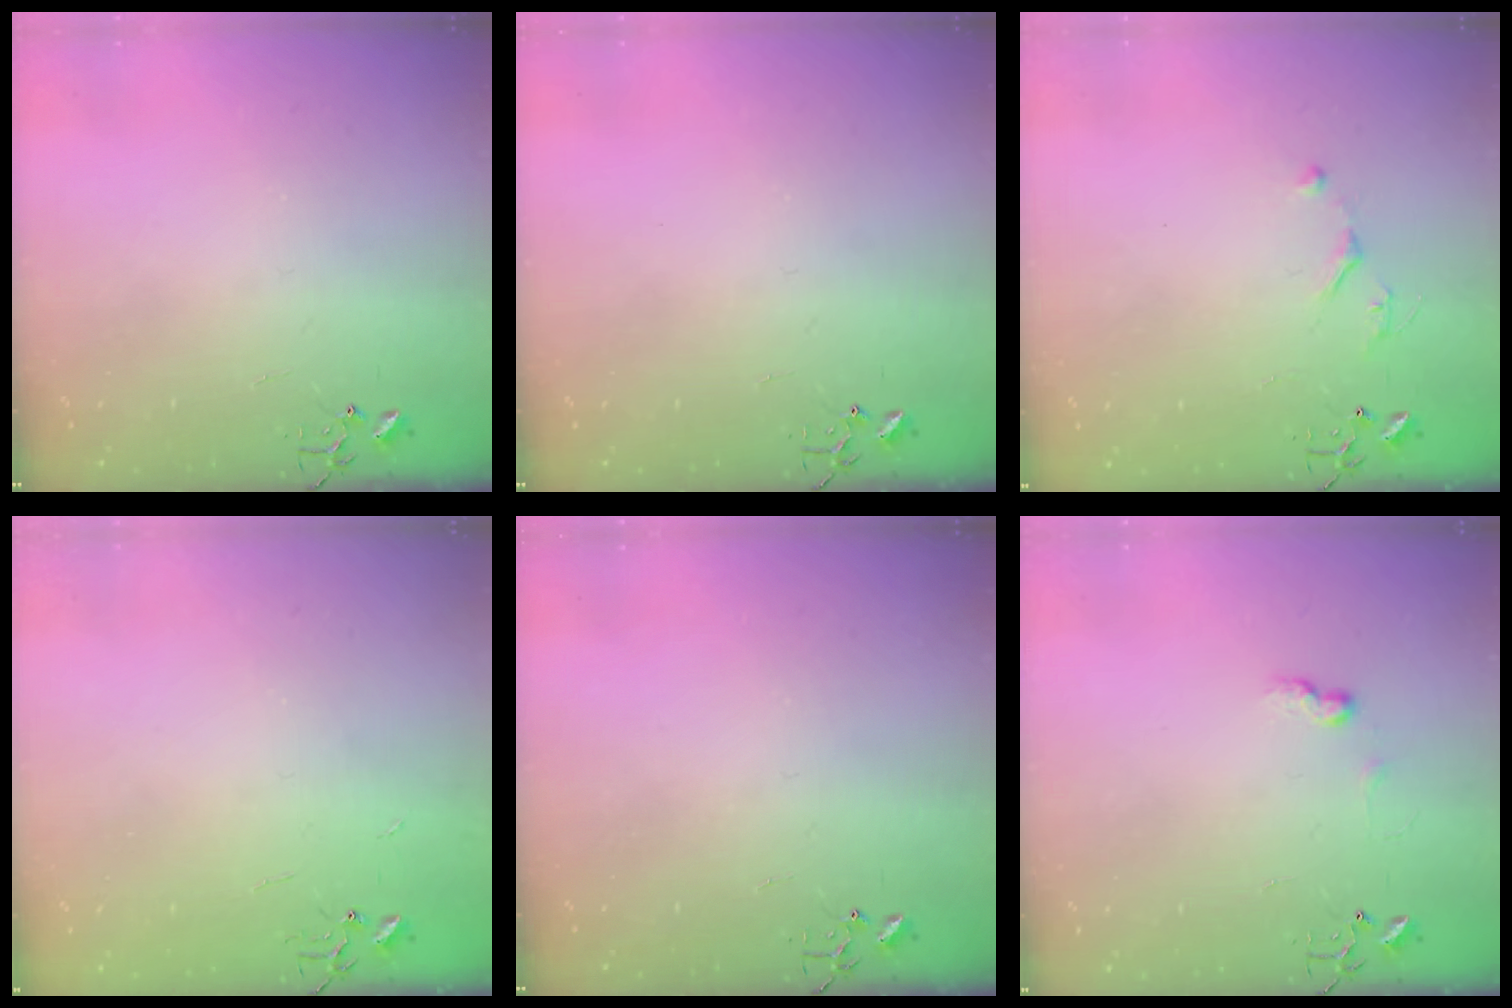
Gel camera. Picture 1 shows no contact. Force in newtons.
{"total": 0.0}
{"total": 4.3, "press": 4.3, "slide": 0.6}
{"total": 2.2, "press": 2.2, "slide": 0.3}
{"total": 0.0}
{"total": 6.7, "press": 6.6, "slide": 0.9}